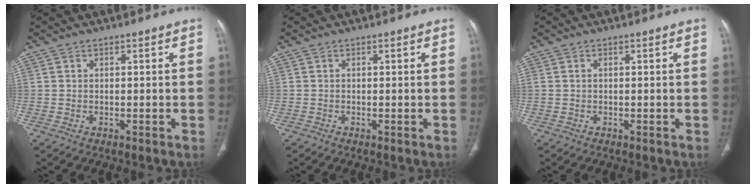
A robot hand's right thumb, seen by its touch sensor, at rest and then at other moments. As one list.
[{"total": 0.0}, {"total": 0.6, "force": [0.0, 0.4, 0.5], "torque": [-0.013, 0.005, 0.004]}]